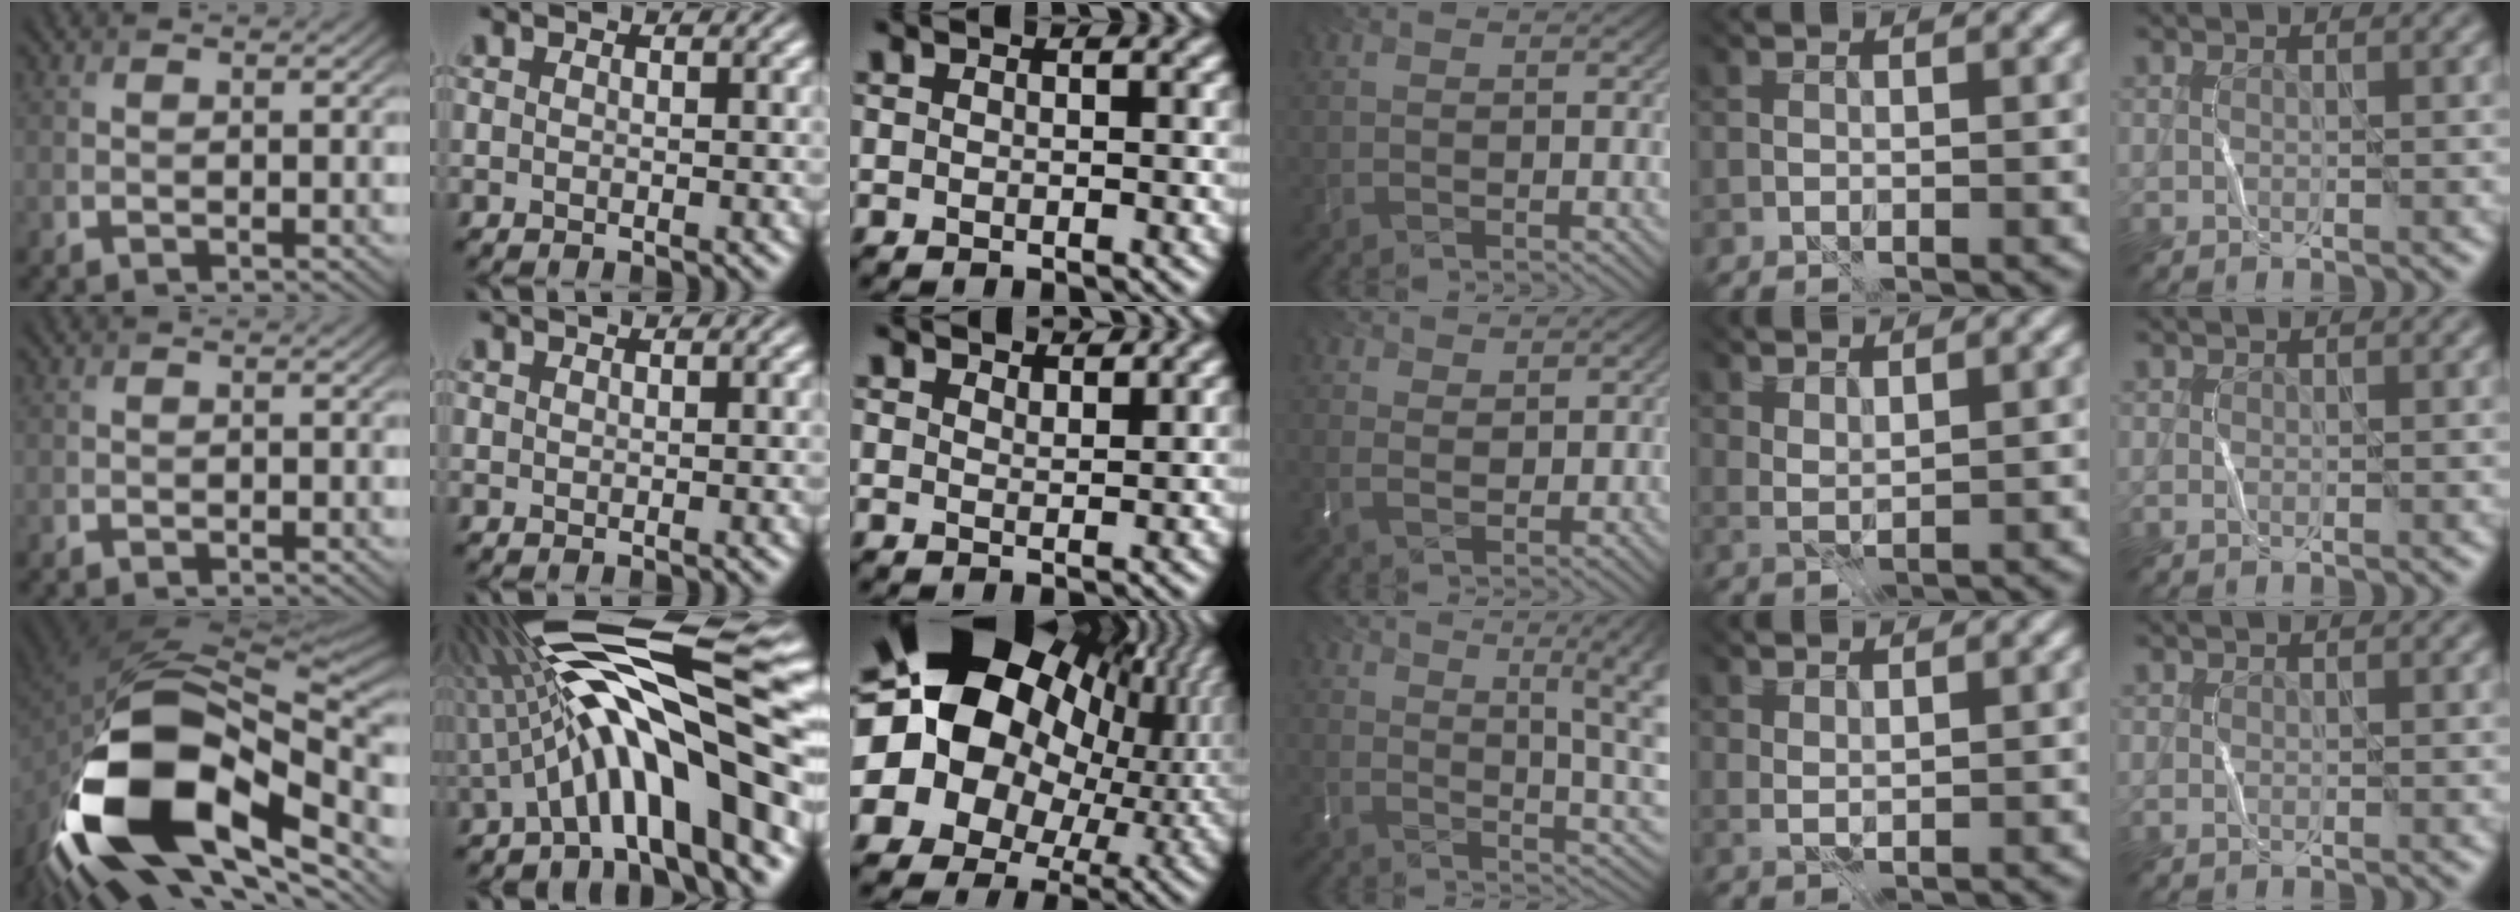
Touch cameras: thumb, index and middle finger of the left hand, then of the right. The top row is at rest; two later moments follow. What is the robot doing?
{"motion": "wrap", "object": "wrapping paper"}